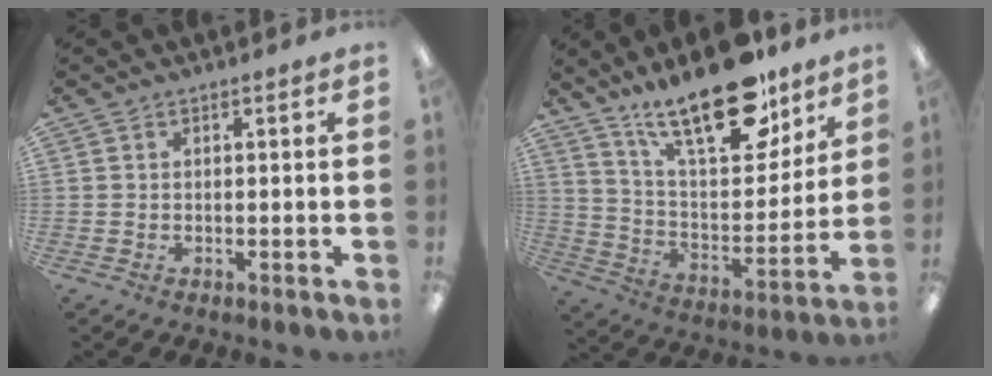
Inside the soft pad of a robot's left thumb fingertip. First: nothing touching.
{"total": 22.9, "force": [16.6, 8.4, 13.4], "torque": [-0.221, -0.101, 0.285]}